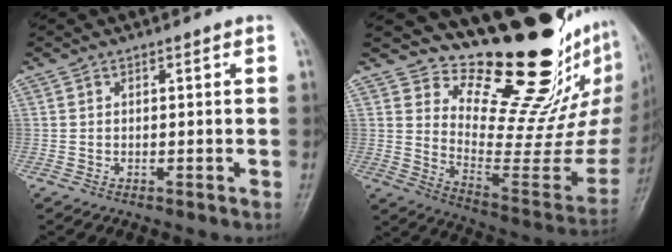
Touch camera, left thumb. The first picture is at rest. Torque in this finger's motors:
{"motor_torque": [0.35, 0.19, 0.70, -1.93, 0.10]}